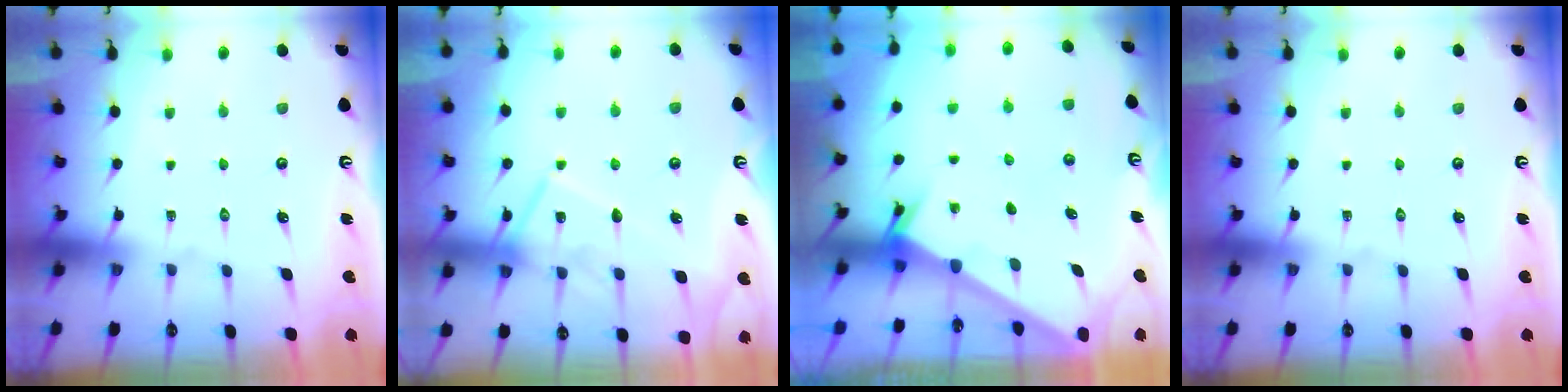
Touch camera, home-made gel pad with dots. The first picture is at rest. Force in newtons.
{"total": 13.4, "press": 13.4, "slide": 1.3}
{"total": 2.3, "press": 2.3, "slide": 0.2}
{"total": 0.0}